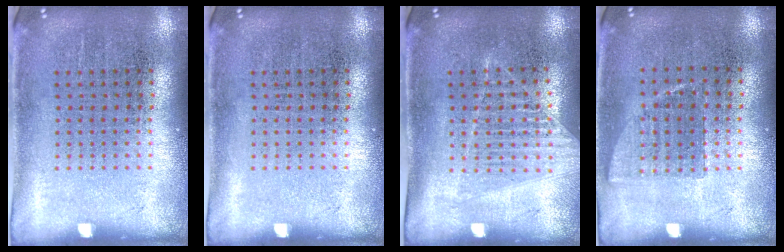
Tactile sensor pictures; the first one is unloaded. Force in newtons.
{"total": 0.0}
{"total": 1.1, "press": 1.1, "slide": 0.4}
{"total": 0.7, "press": 0.6, "slide": 0.4}